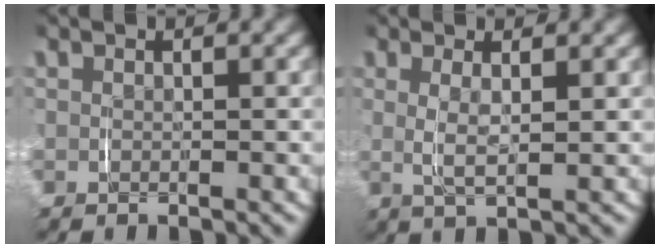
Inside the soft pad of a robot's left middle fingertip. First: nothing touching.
{"total": 2.9, "force": [0.7, 0.7, 2.8], "torque": [-0.056, -0.004, 0.019]}